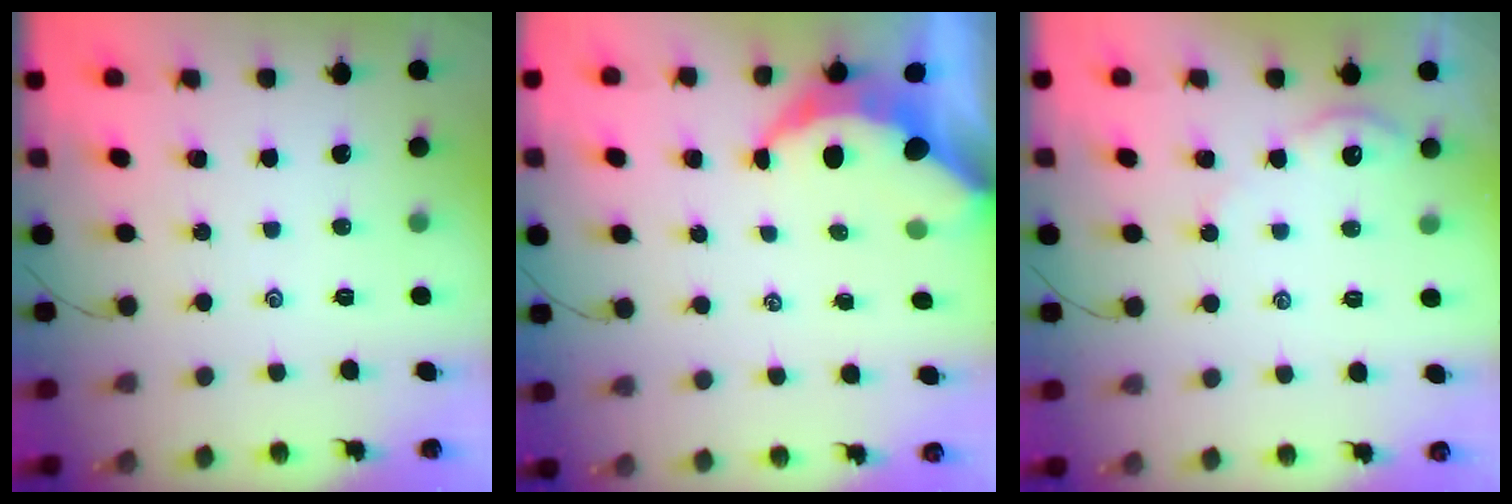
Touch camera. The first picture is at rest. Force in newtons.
{"total": 6.1, "press": 6.1, "slide": 0.6}
{"total": 2.4, "press": 2.4, "slide": 0.3}